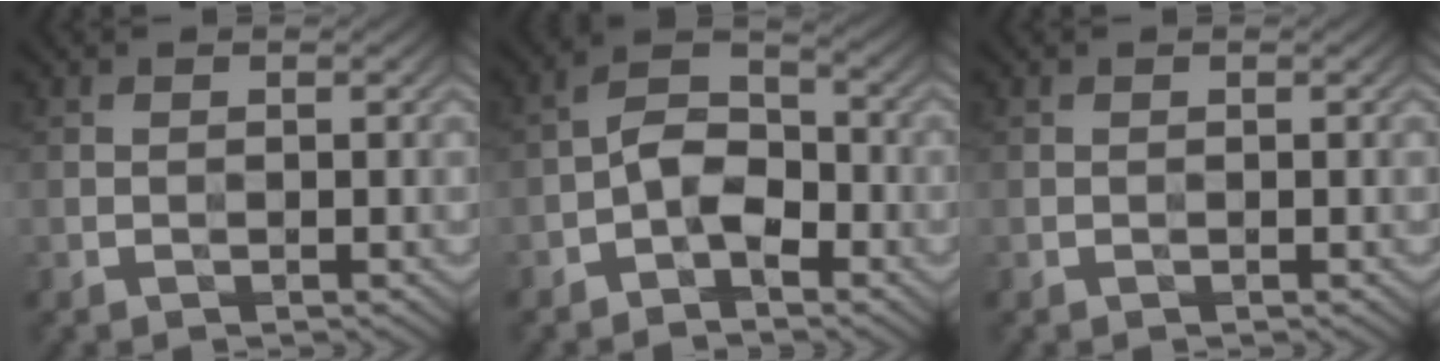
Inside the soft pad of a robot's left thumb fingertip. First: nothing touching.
{"total": 5.4, "force": [-2.4, 3.0, 3.8], "torque": [-0.062, 0.017, -0.054]}
{"total": 0.0}